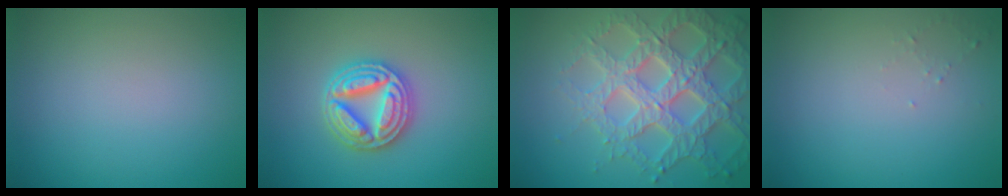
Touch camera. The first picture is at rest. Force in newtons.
{"total": 5.1, "press": 5.0, "slide": 0.8}
{"total": 7.0, "press": 6.8, "slide": 1.7}
{"total": 0.7, "press": 0.6, "slide": 0.2}